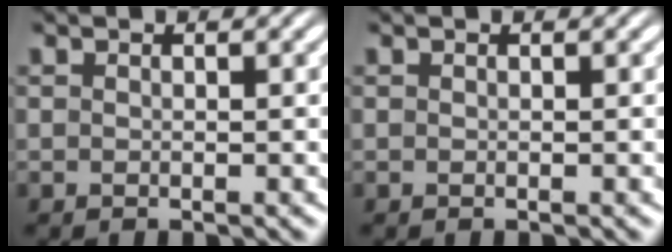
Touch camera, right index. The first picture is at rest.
{"total": 0.0}